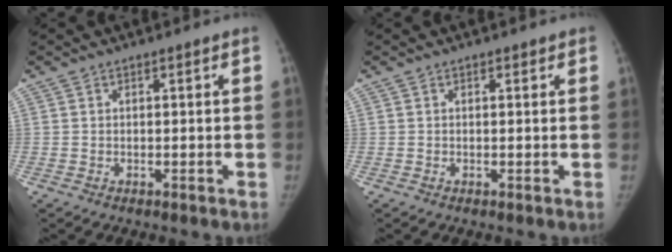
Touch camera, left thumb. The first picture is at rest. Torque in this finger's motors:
{"motor_torque": [-0.76, -0.01, -0.65, 0.35, -0.03]}